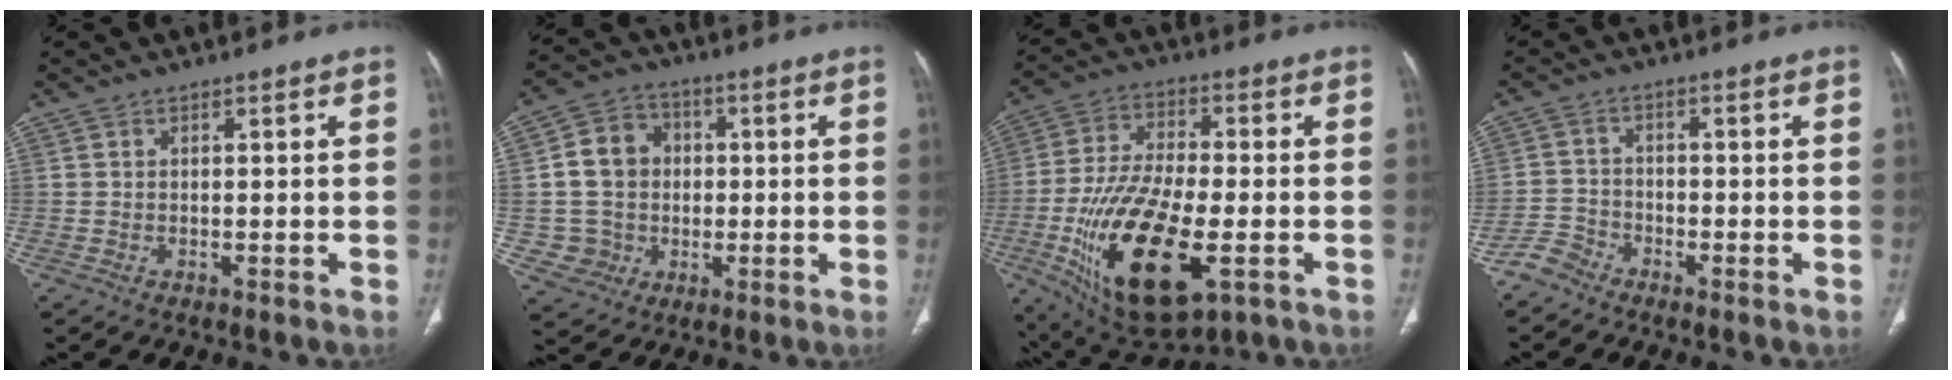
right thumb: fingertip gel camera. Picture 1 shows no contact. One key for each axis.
{"total": 12.4, "fx": 0.9, "fy": 11.5, "fz": 4.4, "tx": -0.050, "ty": 0.013, "tz": 0.024}
{"total": 21.8, "fx": -6.6, "fy": 9.3, "fz": 18.6, "tx": -0.366, "ty": -0.006, "tz": -0.101}
{"total": 3.3, "fx": -2.9, "fy": 1.4, "fz": -0.1, "tx": 0.009, "ty": 0.005, "tz": -0.068}